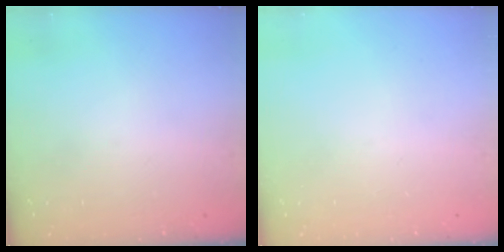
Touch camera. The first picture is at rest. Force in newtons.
{"total": 0.0}